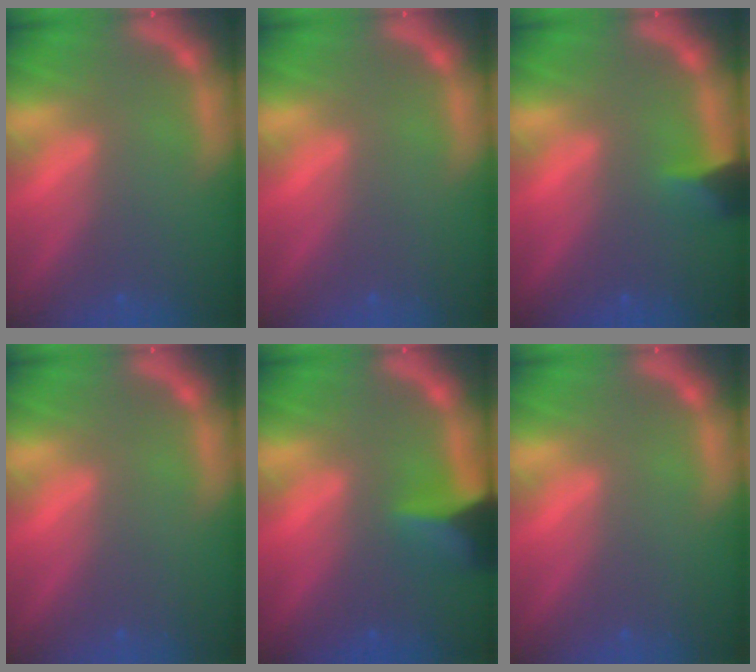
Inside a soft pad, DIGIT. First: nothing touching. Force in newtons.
{"total": 0.0}
{"total": 2.4}
{"total": 0.0}
{"total": 5.0}
{"total": 0.0}